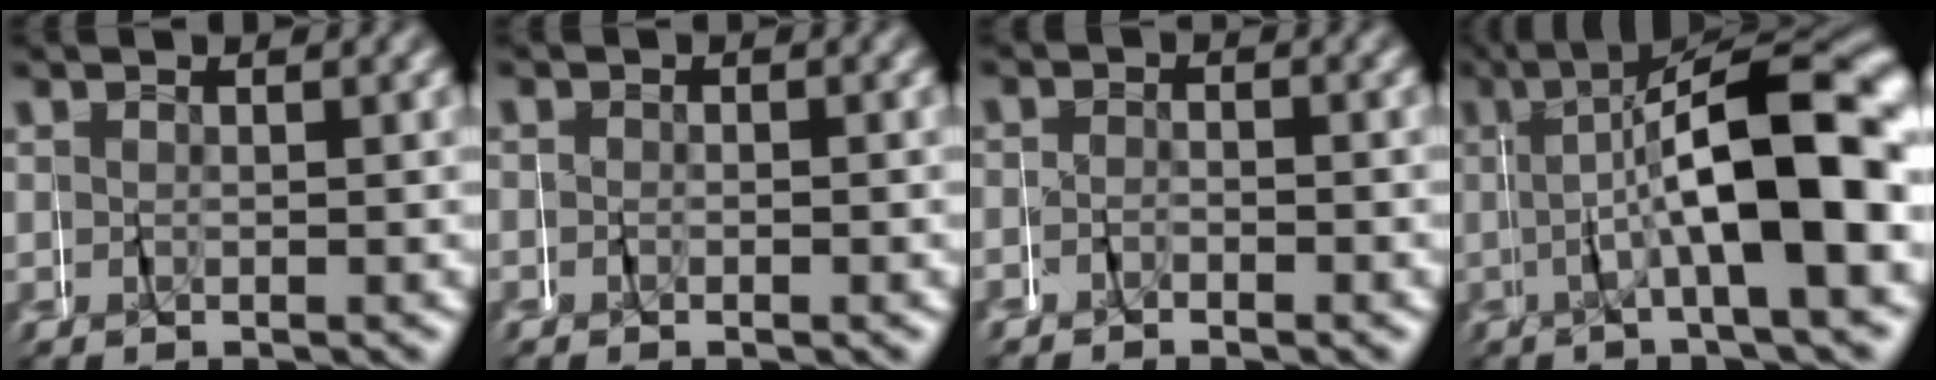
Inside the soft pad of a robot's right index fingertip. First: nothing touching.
{"total": 0.7, "force": [-0.6, 0.2, -0.2], "torque": [0.008, 0.000, -0.014]}
{"total": 1.2, "force": [-1.0, 0.3, -0.5], "torque": [0.004, 0.004, -0.026]}
{"total": 12.0, "force": [-0.4, 4.5, 11.1], "torque": [-0.154, 0.002, -0.002]}